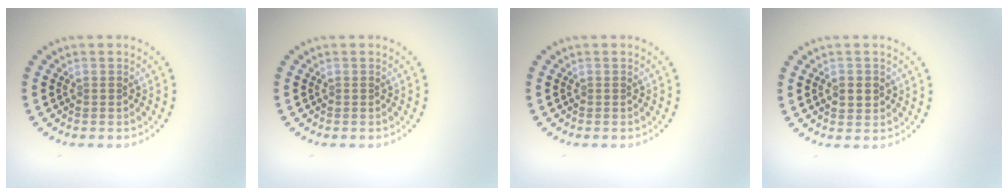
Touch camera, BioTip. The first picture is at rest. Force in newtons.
{"total": 0.0}
{"total": 0.0}
{"total": 1.9, "press": 1.9, "slide": 0.2}